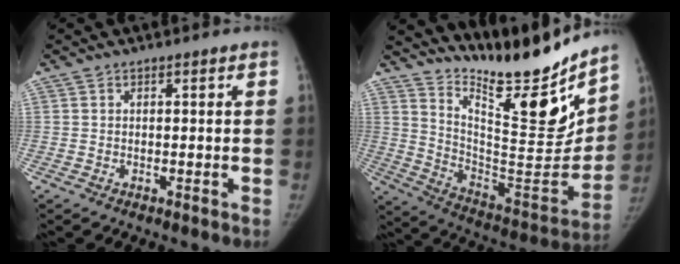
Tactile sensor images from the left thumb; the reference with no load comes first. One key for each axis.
{"total": 25.3, "fx": 20.6, "fy": 5.4, "fz": 13.5, "tx": -0.167, "ty": -0.142, "tz": 0.326}